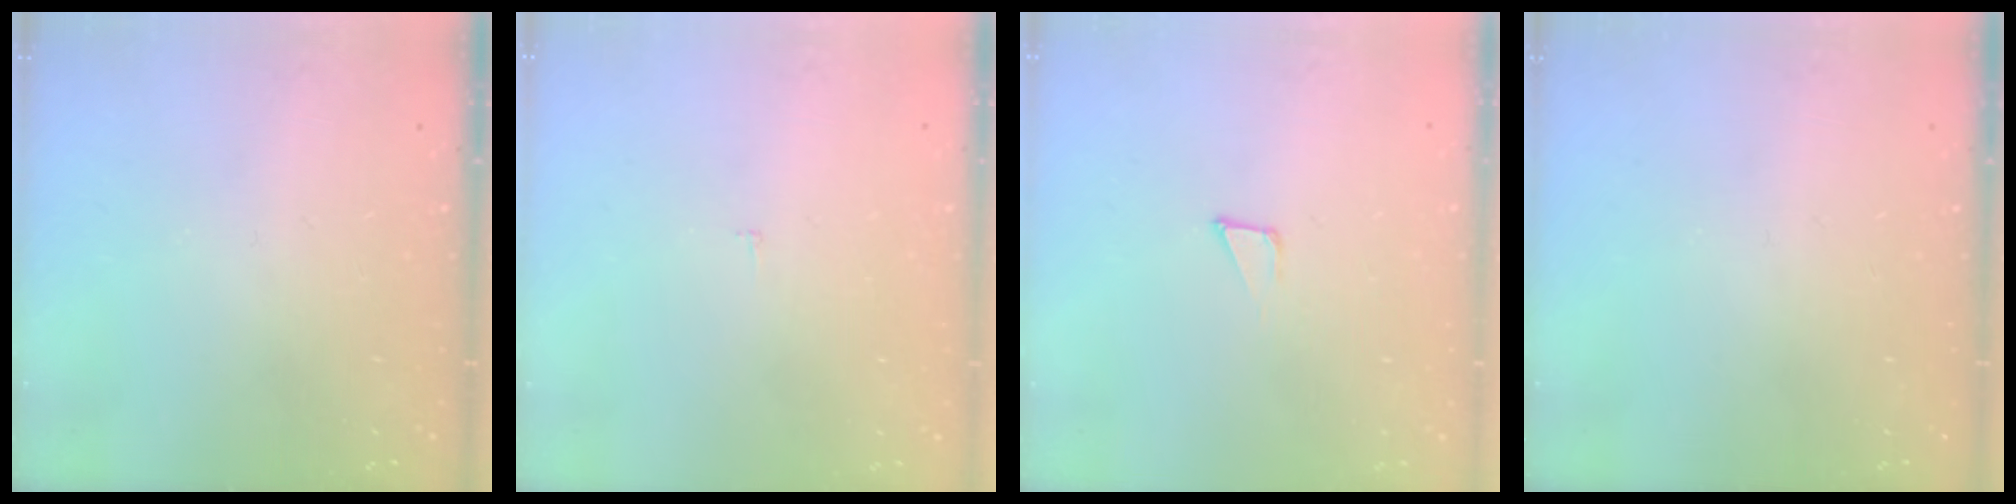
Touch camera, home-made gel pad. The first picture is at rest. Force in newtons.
{"total": 2.3, "press": 2.3, "slide": 0.2}
{"total": 1.6, "press": 1.6, "slide": 0.1}
{"total": 0.0}